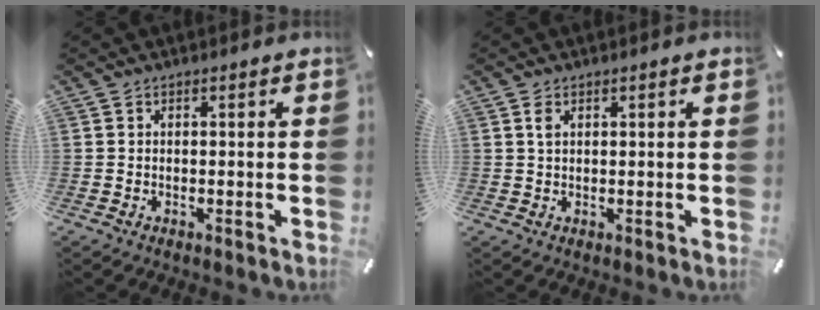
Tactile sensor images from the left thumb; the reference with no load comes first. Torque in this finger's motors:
{"motor_torque": [0.46, 0.41, 0.15, -0.28, 0.00]}